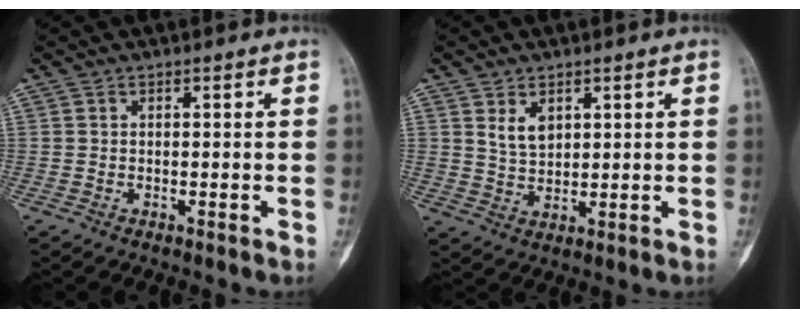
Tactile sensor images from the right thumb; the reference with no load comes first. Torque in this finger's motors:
{"motor_torque": [-0.64, 0.69, 0.31, 0.44, 0.03]}